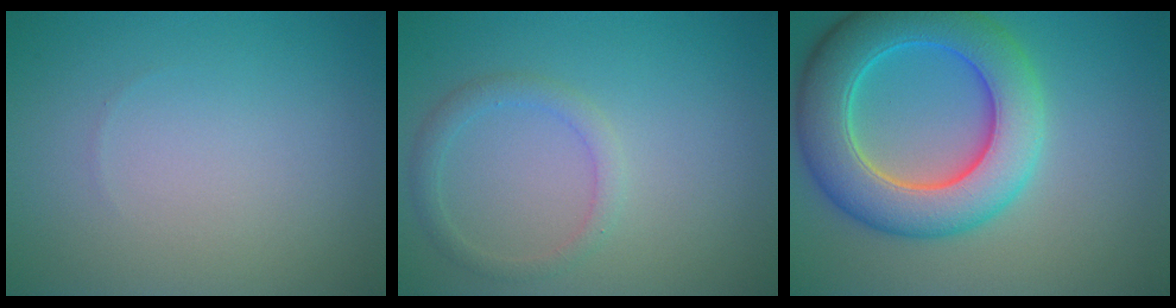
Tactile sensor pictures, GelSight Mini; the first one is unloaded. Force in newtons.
{"total": 1.8, "press": 1.8, "slide": 0.1}
{"total": 9.2, "press": 9.2, "slide": 0.7}